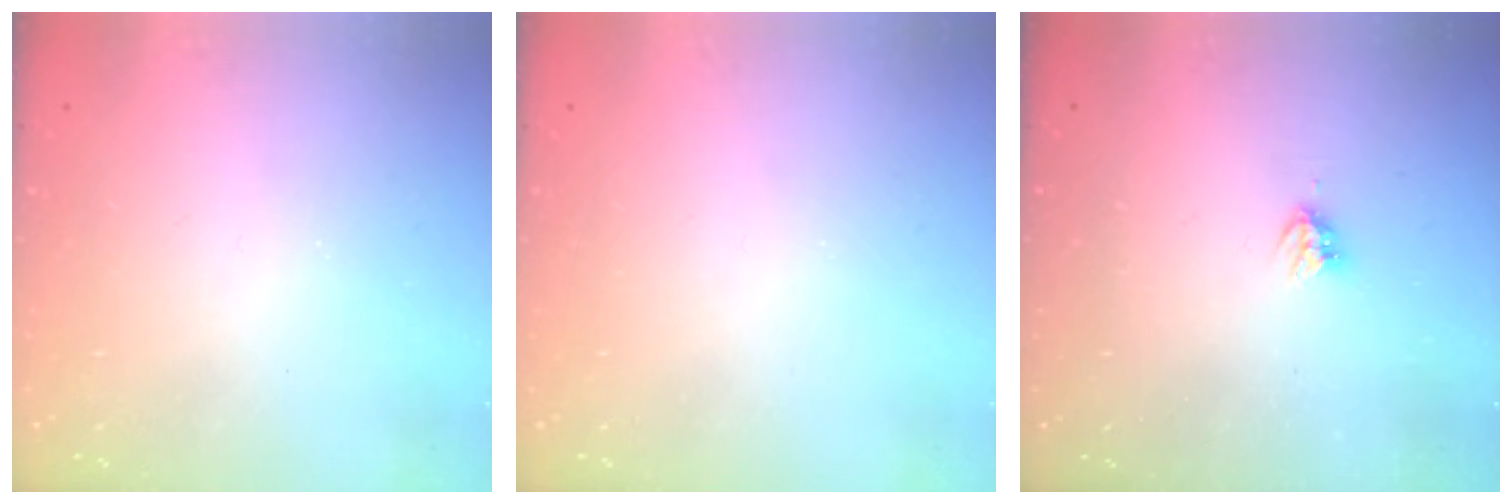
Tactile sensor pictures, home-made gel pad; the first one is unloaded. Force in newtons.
{"total": 0.0}
{"total": 3.7, "press": 3.7, "slide": 0.1}